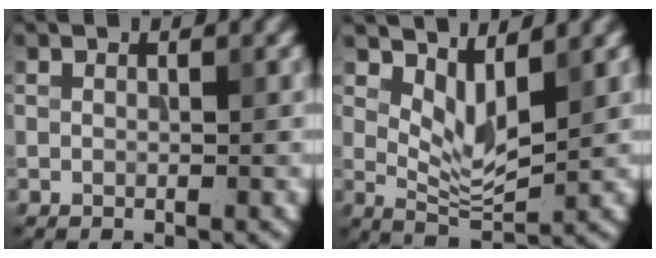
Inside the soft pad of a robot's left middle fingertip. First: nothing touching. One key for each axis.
{"total": 3.2, "fx": 1.3, "fy": 1.2, "fz": 2.6, "tx": -0.056, "ty": -0.019, "tz": 0.027}